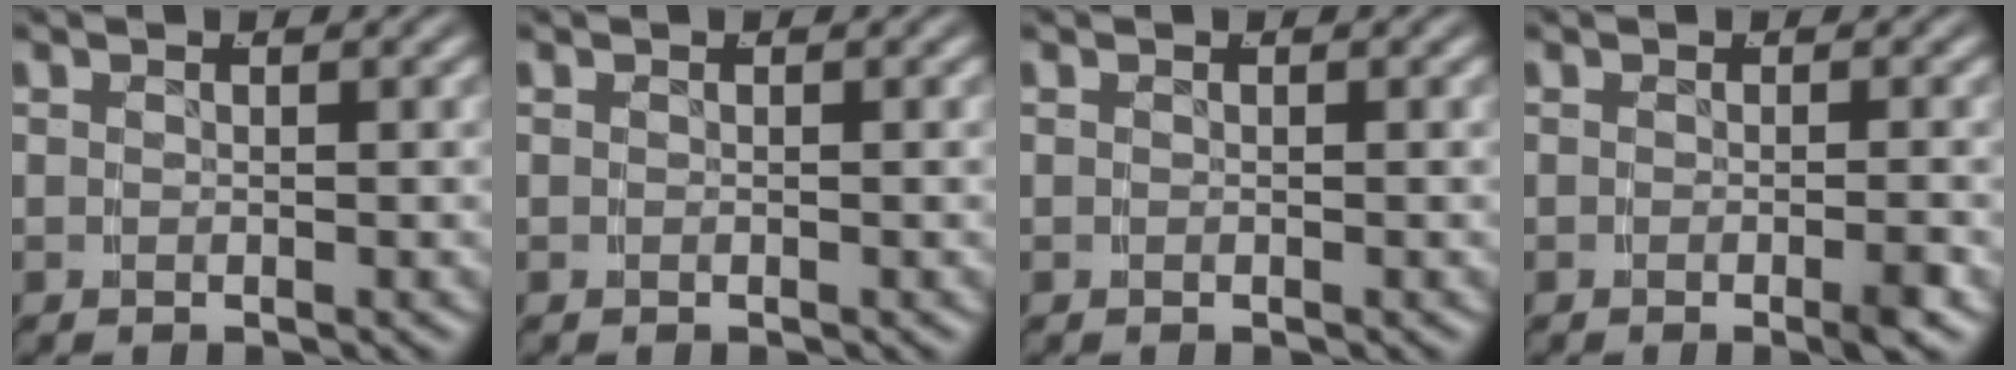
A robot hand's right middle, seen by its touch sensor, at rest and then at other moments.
{"total": 0.0}
{"total": 0.0}
{"total": 1.2, "force": [-0.7, -0.3, 0.9], "torque": [-0.012, 0.007, -0.019]}